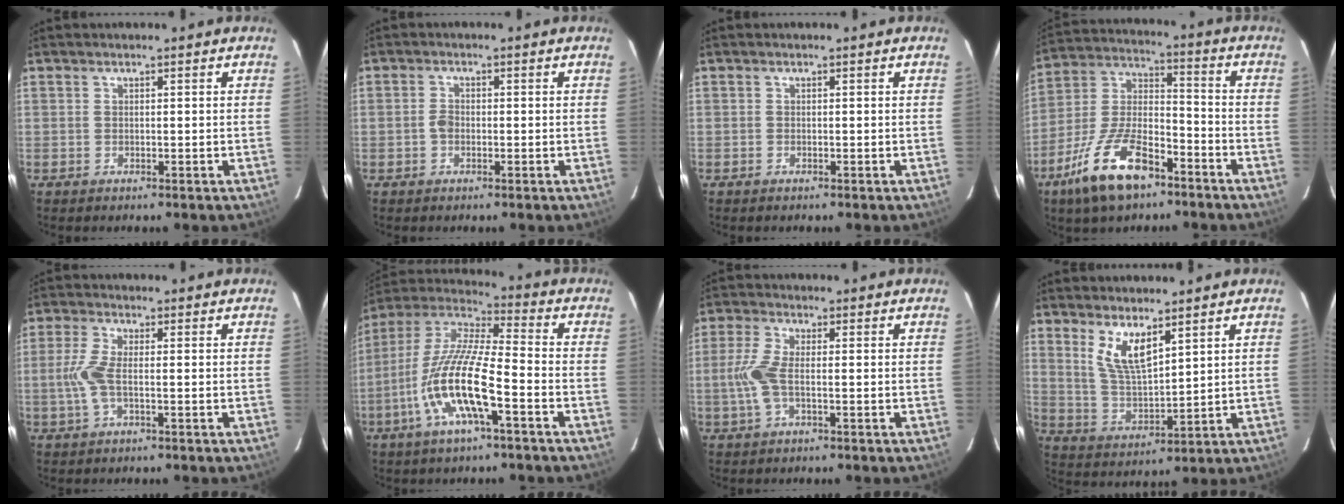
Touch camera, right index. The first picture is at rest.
{"total": 1.8, "force": [-0.7, 1.3, 1.0], "torque": [-0.022, 0.006, -0.015]}
{"total": 0.0}
{"total": 16.6, "force": [-10.2, 7.0, 11.1], "torque": [-0.232, -0.002, -0.183]}
{"total": 5.3, "force": [-1.1, 1.3, 5.0], "torque": [-0.114, 0.000, -0.021]}
{"total": 15.7, "force": [-6.3, 2.8, 14.2], "torque": [-0.283, -0.010, -0.128]}
{"total": 5.9, "force": [-1.2, 1.7, 5.6], "torque": [-0.126, 0.001, -0.024]}
{"total": 7.7, "force": [4.7, 2.4, 5.7], "torque": [-0.108, -0.010, 0.100]}